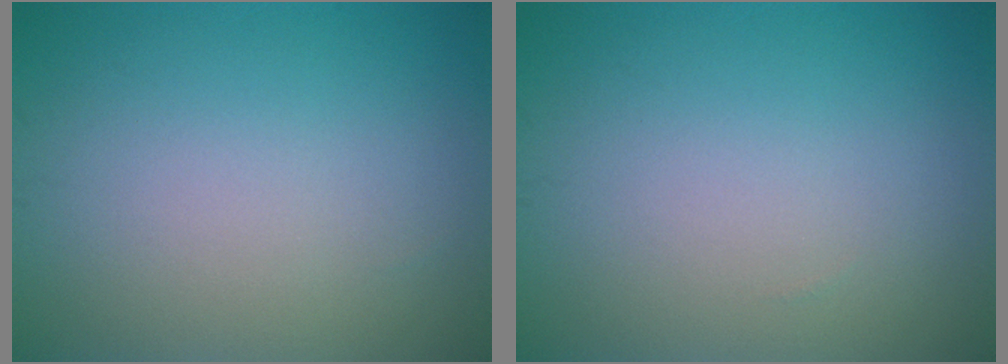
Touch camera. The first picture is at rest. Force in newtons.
{"total": 0.0}